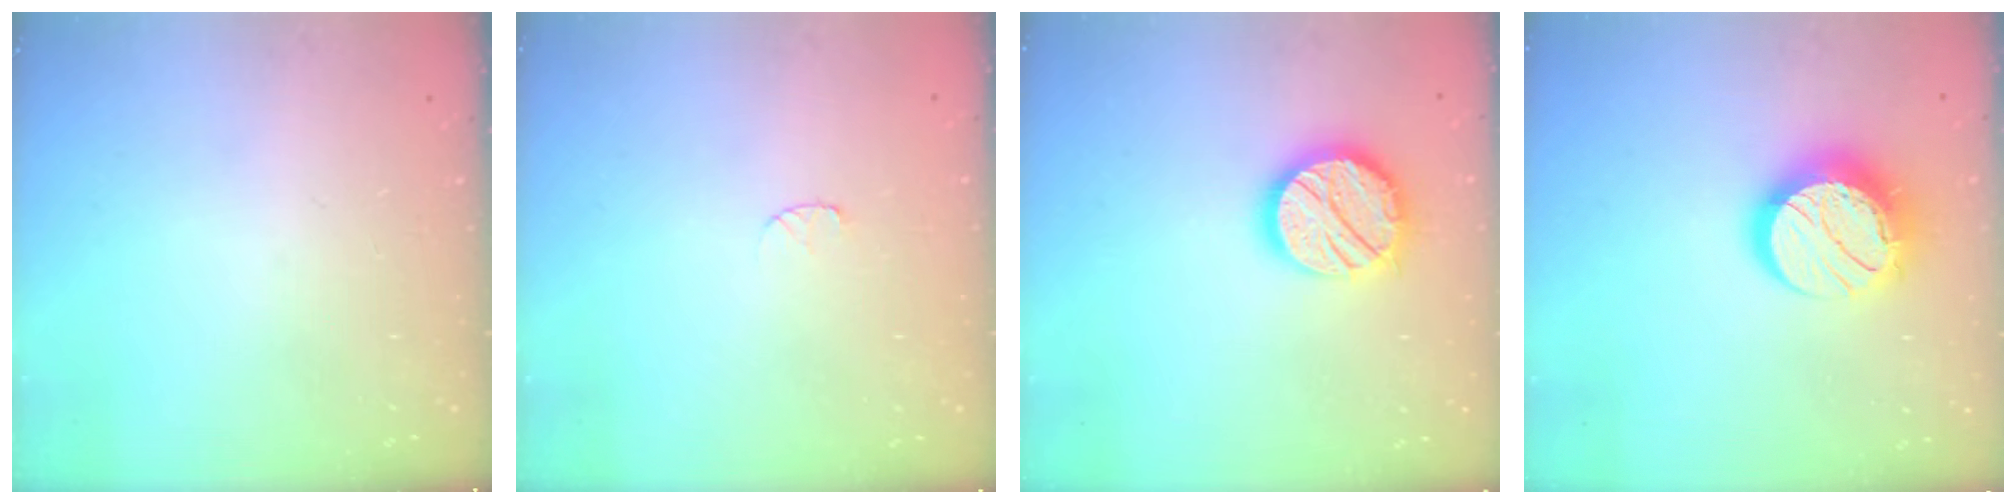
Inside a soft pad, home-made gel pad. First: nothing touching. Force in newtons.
{"total": 3.8, "press": 3.8, "slide": 0.4}
{"total": 15.4, "press": 15.3, "slide": 1.2}
{"total": 14.6, "press": 14.6, "slide": 1.0}